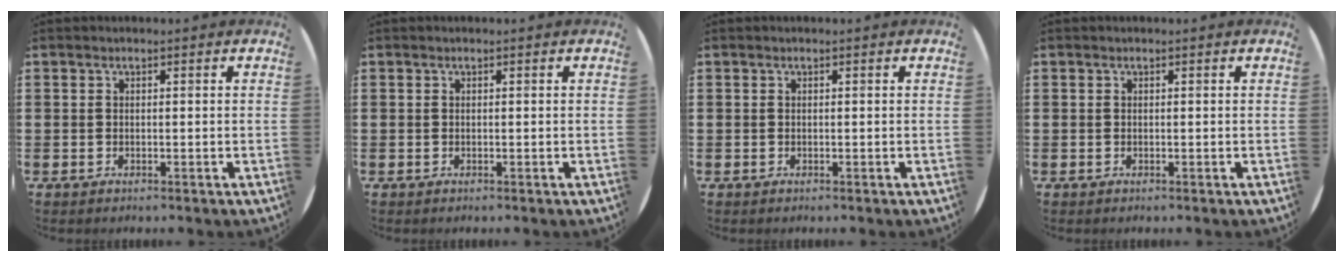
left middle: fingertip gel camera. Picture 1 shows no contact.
{"total": 0.0}
{"total": 0.0}
{"total": 0.0}